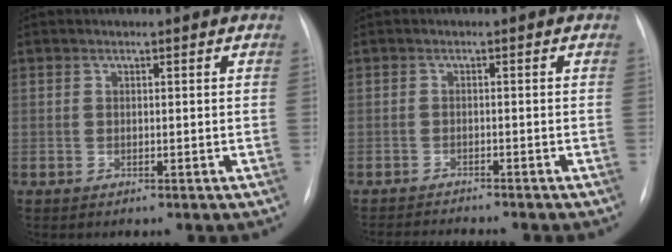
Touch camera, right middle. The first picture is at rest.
{"total": 6.9, "force": [-6.4, -0.1, 2.4], "torque": [-0.032, -0.015, -0.094]}